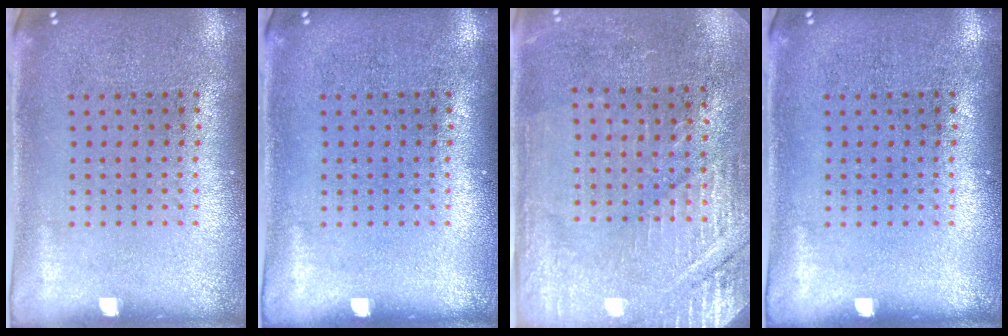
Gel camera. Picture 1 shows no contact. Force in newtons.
{"total": 0.0}
{"total": 2.9, "press": 2.8, "slide": 0.5}
{"total": 0.0}